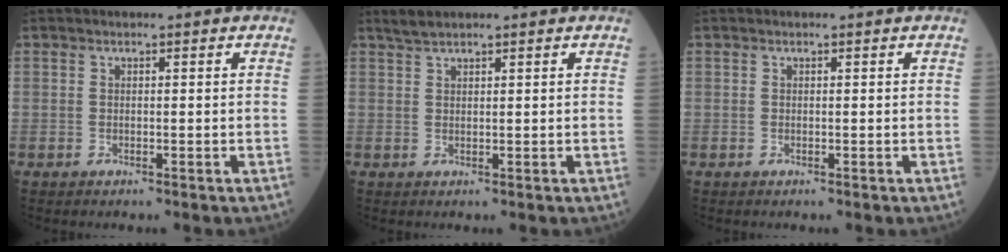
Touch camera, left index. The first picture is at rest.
{"total": 1.7, "force": [1.6, 0.1, 0.6], "torque": [-0.015, 0.012, 0.037]}
{"total": 0.0}